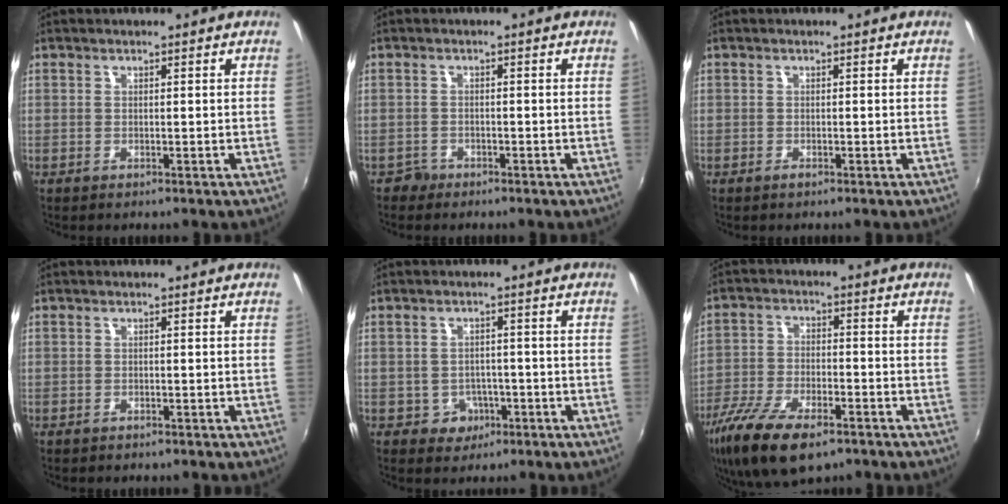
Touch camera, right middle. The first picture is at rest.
{"total": 1.6, "force": [-1.3, 0.9, -0.2], "torque": [0.001, 0.003, -0.024]}
{"total": 0.6, "force": [-0.5, 0.3, 0.1], "torque": [-0.002, -0.003, -0.011]}
{"total": 1.0, "force": [-0.7, 0.6, 0.1], "torque": [-0.007, -0.002, -0.012]}
{"total": 4.1, "force": [-1.7, 3.7, 0.8], "torque": [-0.025, 0.007, -0.017]}
{"total": 15.3, "force": [-10.1, 6.0, 9.8], "torque": [-0.214, -0.042, -0.185]}